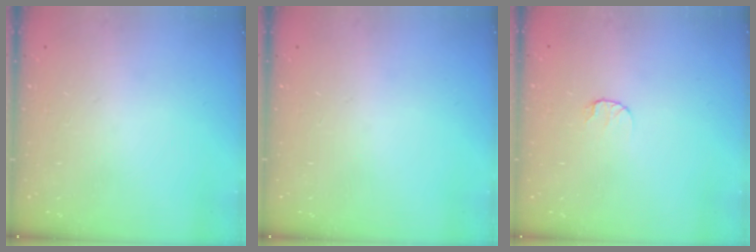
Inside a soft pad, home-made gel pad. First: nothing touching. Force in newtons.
{"total": 0.0}
{"total": 5.0, "press": 5.0, "slide": 0.5}